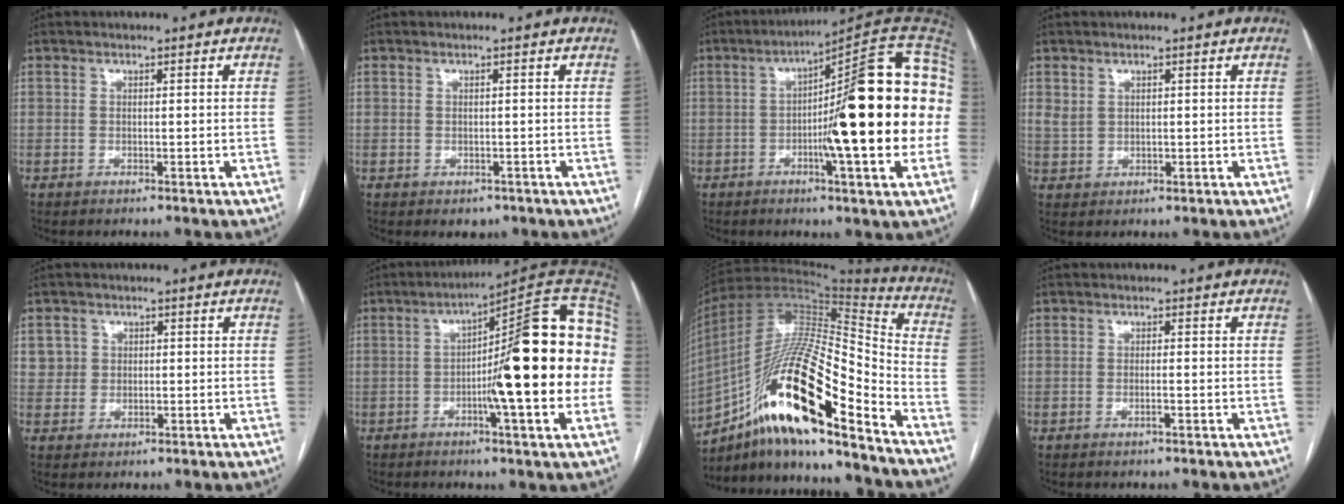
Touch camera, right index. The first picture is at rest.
{"total": 1.8, "force": [-0.9, 1.4, 0.6], "torque": [-0.005, 0.002, -0.003]}
{"total": 21.9, "force": [-1.3, 0.5, 21.8], "torque": [-0.242, 0.023, -0.026]}
{"total": 2.1, "force": [1.2, 1.6, 0.8], "torque": [-0.019, 0.001, 0.029]}
{"total": 2.9, "force": [0.7, 2.8, 0.0], "torque": [0.014, 0.003, 0.009]}
{"total": 20.1, "force": [-1.4, 0.5, 20.1], "torque": [-0.236, 0.021, -0.027]}
{"total": 23.7, "force": [-13.4, 3.9, 19.2], "torque": [-0.355, -0.005, -0.234]}
{"total": 1.1, "force": [-0.5, 0.0, 1.0], "torque": [-0.022, -0.001, -0.008]}